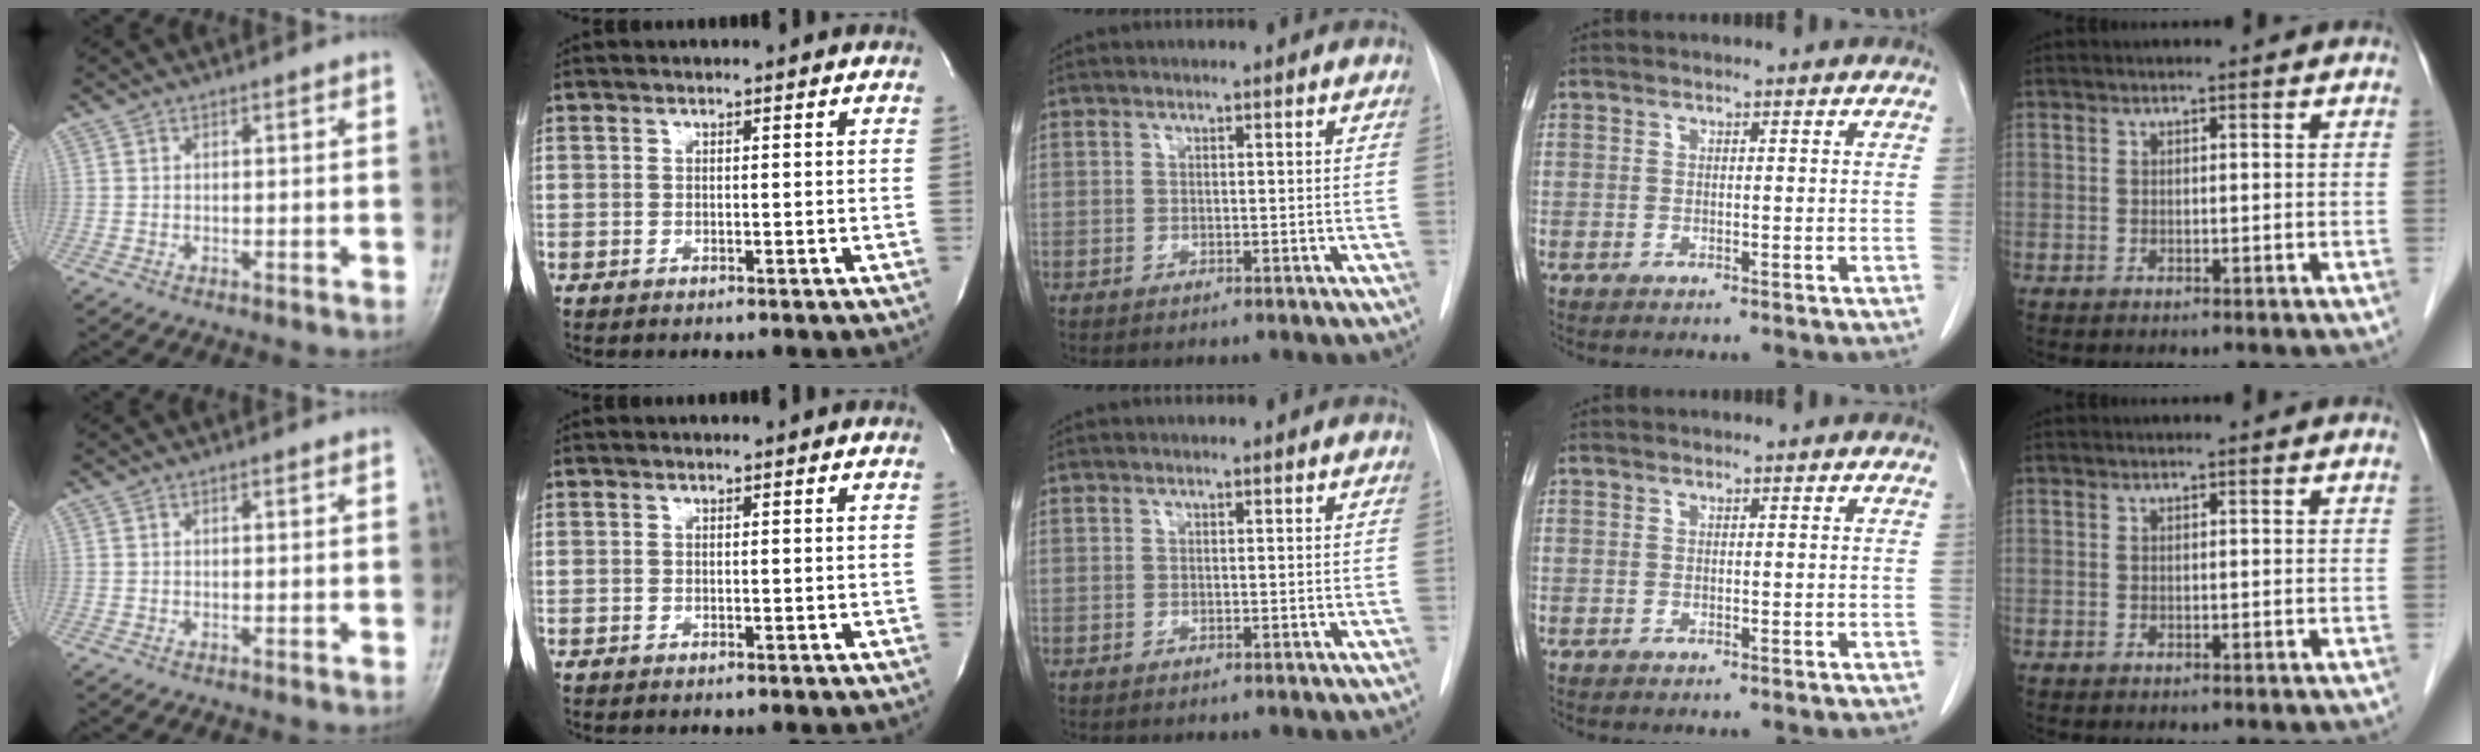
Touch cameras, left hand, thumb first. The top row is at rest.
{}